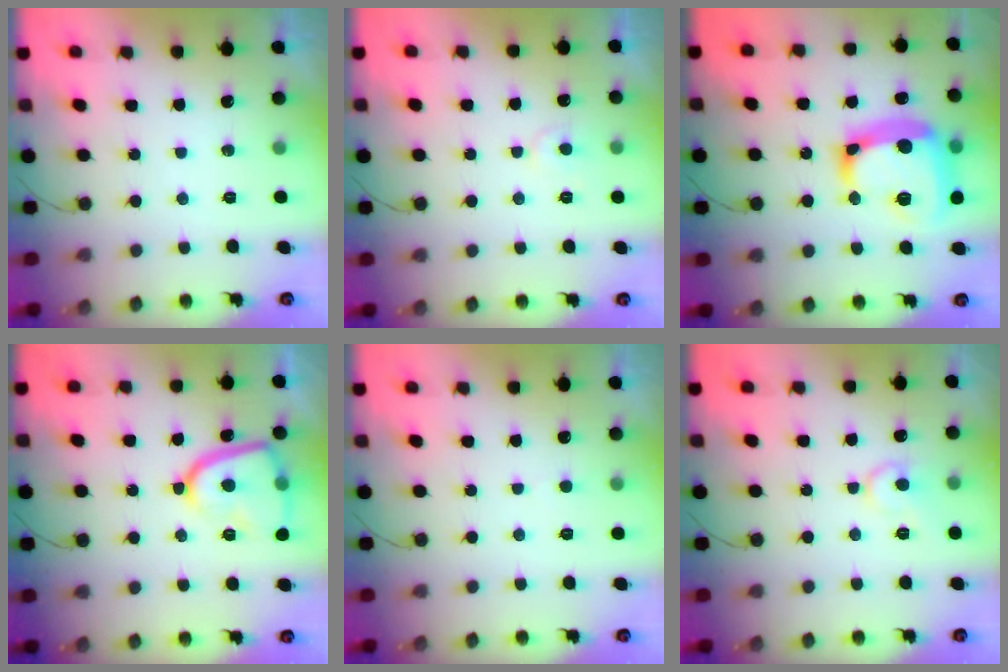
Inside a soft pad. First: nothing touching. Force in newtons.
{"total": 4.1, "press": 4.1, "slide": 0.4}
{"total": 21.6, "press": 21.5, "slide": 2.0}
{"total": 14.8, "press": 14.7, "slide": 1.7}
{"total": 1.7, "press": 1.7, "slide": 0.1}
{"total": 8.9, "press": 8.9, "slide": 0.8}